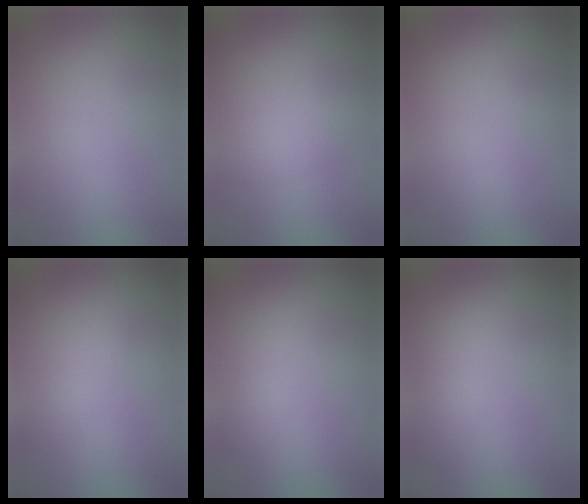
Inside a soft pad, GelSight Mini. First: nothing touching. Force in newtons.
{"total": 1.5, "press": 1.5, "slide": 0.1}
{"total": 0.0}
{"total": 1.6, "press": 1.6, "slide": 0.1}
{"total": 1.7, "press": 1.7, "slide": 0.0}
{"total": 2.5, "press": 2.5, "slide": 0.1}